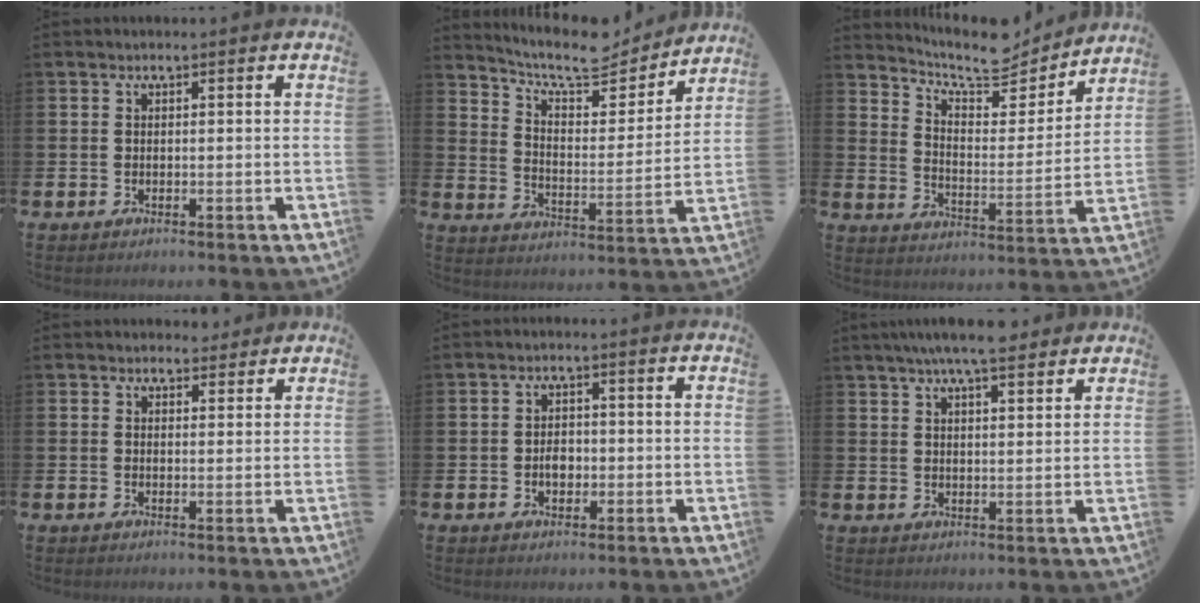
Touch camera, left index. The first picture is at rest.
{"total": 9.2, "force": [8.4, 2.3, 3.0], "torque": [-0.077, -0.059, 0.144]}
{"total": 8.7, "force": [8.0, 2.3, 2.4], "torque": [-0.065, -0.060, 0.138]}
{"total": 2.4, "force": [2.2, 0.9, 0.0], "torque": [0.002, -0.007, 0.040]}
{"total": 2.5, "force": [-0.5, 1.8, 1.7], "torque": [-0.017, -0.002, -0.015]}
{"total": 6.0, "force": [5.4, 0.7, 2.5], "torque": [-0.054, -0.016, 0.095]}